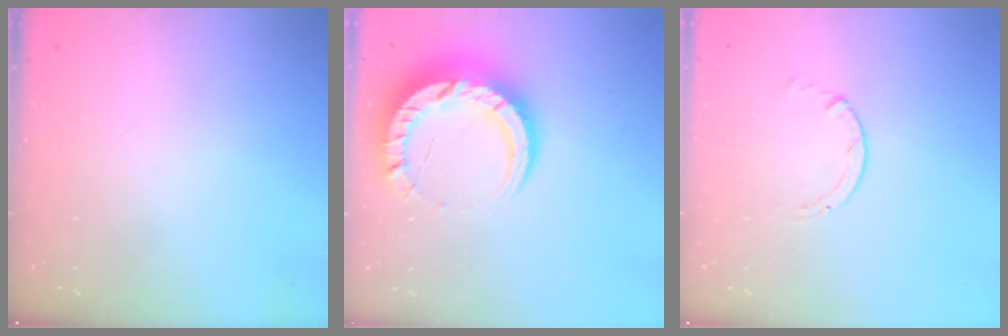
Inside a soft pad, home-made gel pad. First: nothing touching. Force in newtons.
{"total": 13.4, "press": 13.4, "slide": 1.1}
{"total": 0.6, "press": 0.5, "slide": 0.1}